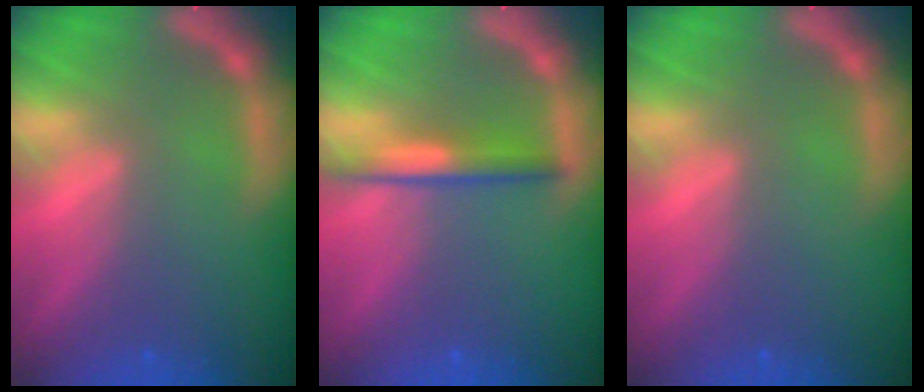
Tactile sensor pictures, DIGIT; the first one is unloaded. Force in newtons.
{"total": 3.0}
{"total": 0.0}